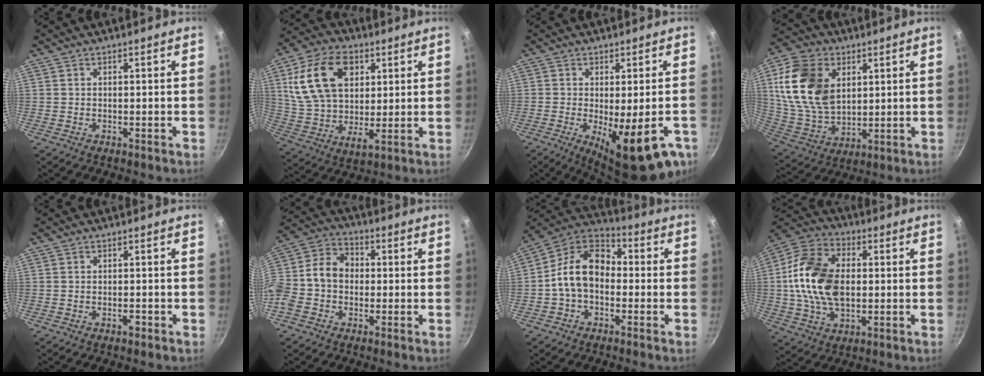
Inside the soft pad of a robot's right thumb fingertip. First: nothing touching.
{"total": 18.7, "force": [6.2, 11.8, 13.1], "torque": [-0.225, -0.006, 0.115]}
{"total": 15.3, "force": [-5.9, 4.5, 13.4], "torque": [-0.168, -0.019, -0.068]}
{"total": 18.5, "force": [5.0, 12.8, 12.4], "torque": [-0.213, -0.012, 0.104]}
{"total": 1.4, "force": [-0.8, 0.6, 0.9], "torque": [-0.011, 0.009, -0.010]}
{"total": 12.4, "force": [-1.3, 9.7, 7.6], "torque": [-0.122, 0.044, -0.045]}
{"total": 12.7, "force": [-1.5, 8.9, 8.9], "torque": [-0.125, 0.045, -0.050]}
{"total": 17.7, "force": [0.5, 11.7, 13.3], "torque": [-0.229, 0.018, -0.003]}